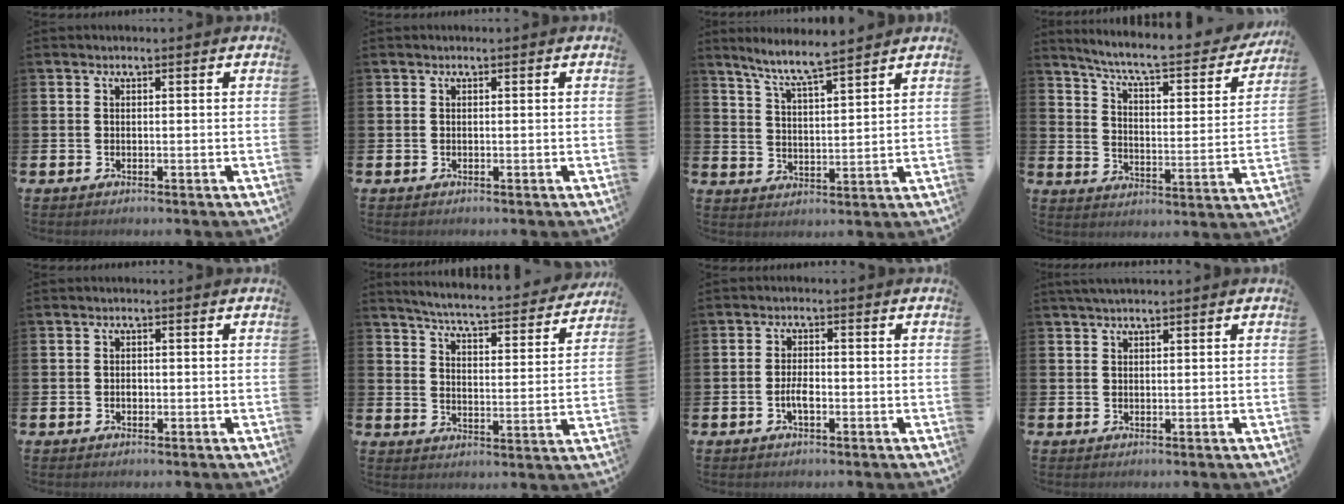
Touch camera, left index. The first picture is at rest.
{"total": 0.0}
{"total": 6.9, "force": [6.4, 0.1, 2.4], "torque": [-0.071, -0.031, 0.114]}
{"total": 7.1, "force": [6.4, 1.0, 3.0], "torque": [-0.080, -0.049, 0.101]}
{"total": 0.7, "force": [-0.1, 0.6, 0.4], "torque": [-0.007, 0.003, -0.005]}
{"total": 5.4, "force": [5.2, 0.1, 1.4], "torque": [-0.043, -0.049, 0.082]}
{"total": 2.6, "force": [-0.8, 1.0, 2.2], "torque": [-0.040, 0.001, -0.015]}
{"total": 1.7, "force": [1.5, 0.1, 0.8], "torque": [-0.012, 0.002, 0.027]}